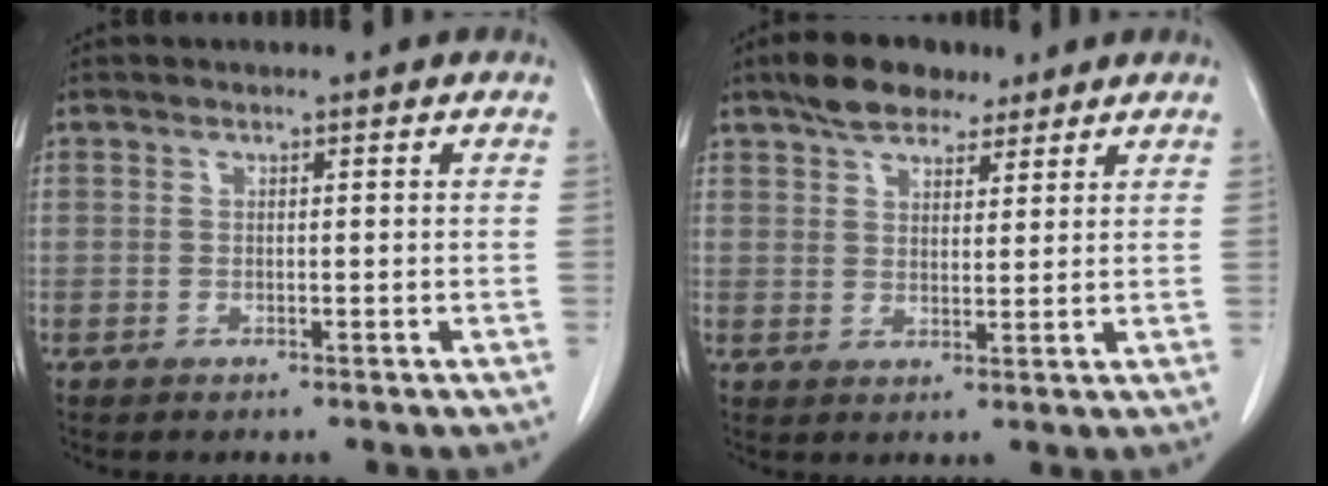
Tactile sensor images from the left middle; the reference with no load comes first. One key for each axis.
{"total": 7.8, "fx": 5.8, "fy": 3.3, "fz": 4.0, "tx": -0.070, "ty": 0.018, "tz": 0.102}